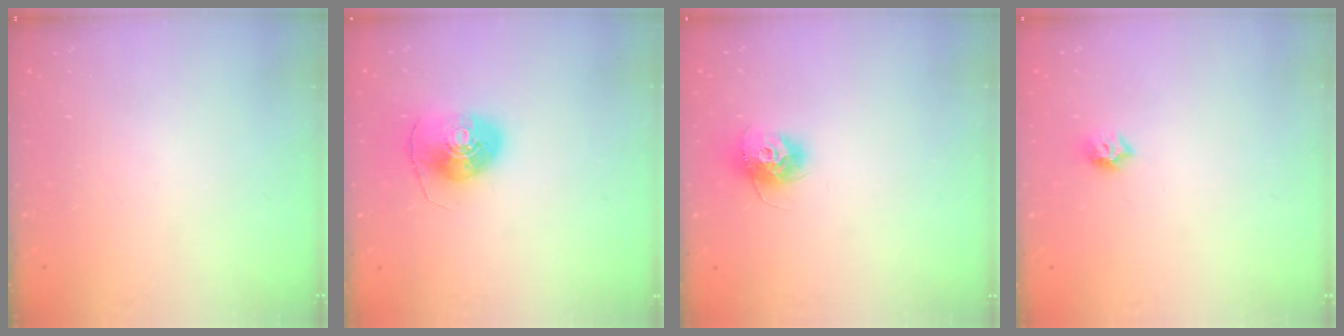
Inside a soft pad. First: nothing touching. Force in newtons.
{"total": 9.8, "press": 9.7, "slide": 1.4}
{"total": 11.0, "press": 11.0, "slide": 0.8}
{"total": 6.3, "press": 6.3, "slide": 0.2}